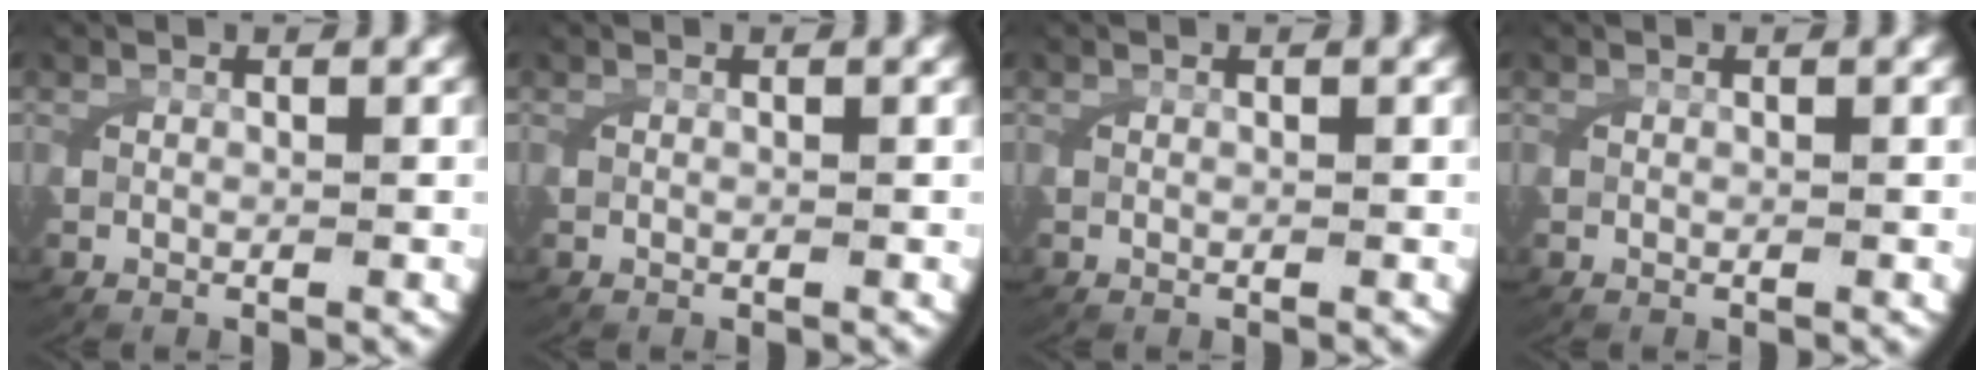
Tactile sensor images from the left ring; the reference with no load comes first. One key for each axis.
{"total": 0.0}
{"total": 0.0}
{"total": 0.0}